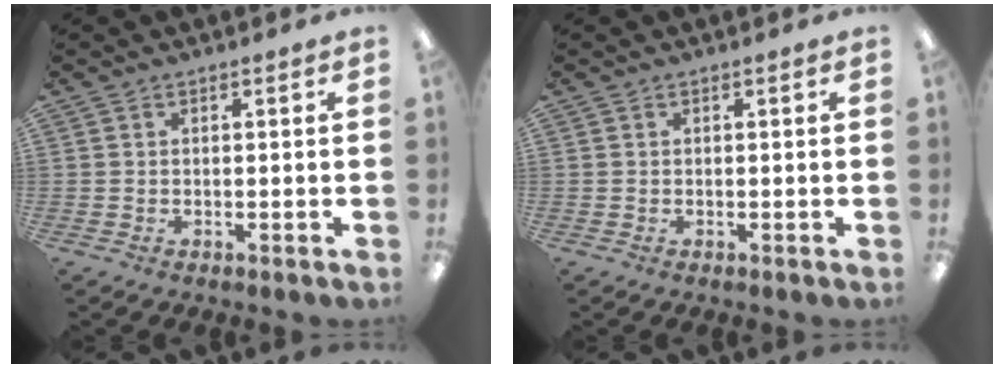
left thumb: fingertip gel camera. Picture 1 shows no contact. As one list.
[{"total": 0.0}]